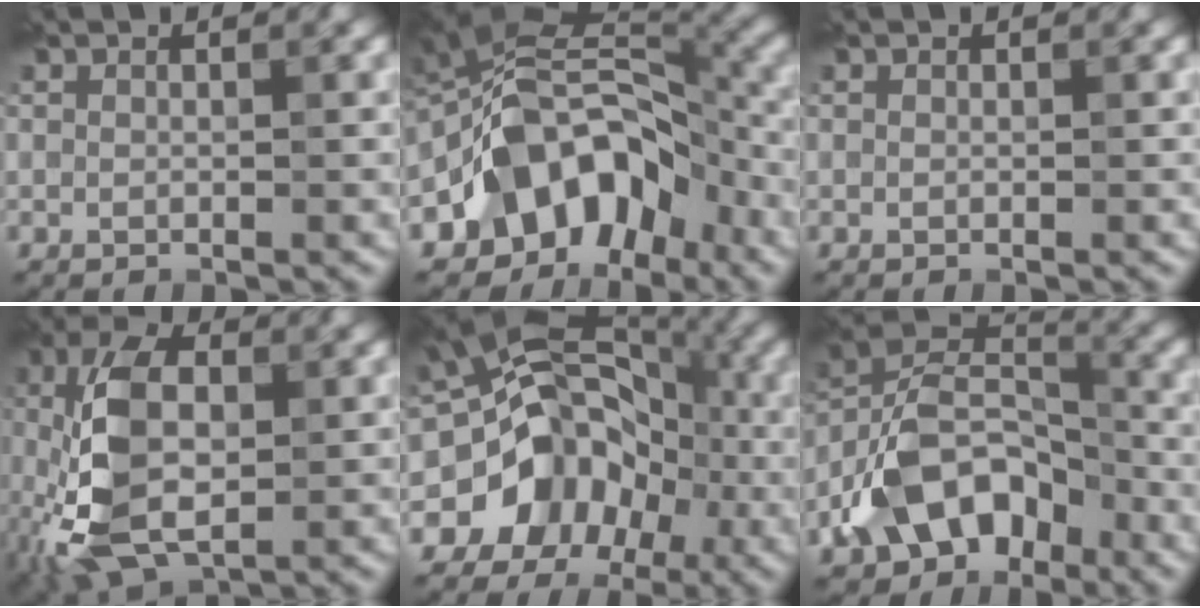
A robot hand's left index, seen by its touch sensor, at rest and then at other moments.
{"total": 11.1, "force": [-5.1, 7.4, 6.5], "torque": [-0.087, 0.021, -0.111]}
{"total": 0.0}
{"total": 9.5, "force": [-1.3, 5.4, 7.7], "torque": [-0.177, 0.004, -0.032]}
{"total": 12.3, "force": [-3.9, 10.3, 5.5], "torque": [-0.054, 0.005, -0.092]}
{"total": 9.8, "force": [-4.9, 6.4, 5.5], "torque": [-0.089, 0.013, -0.107]}